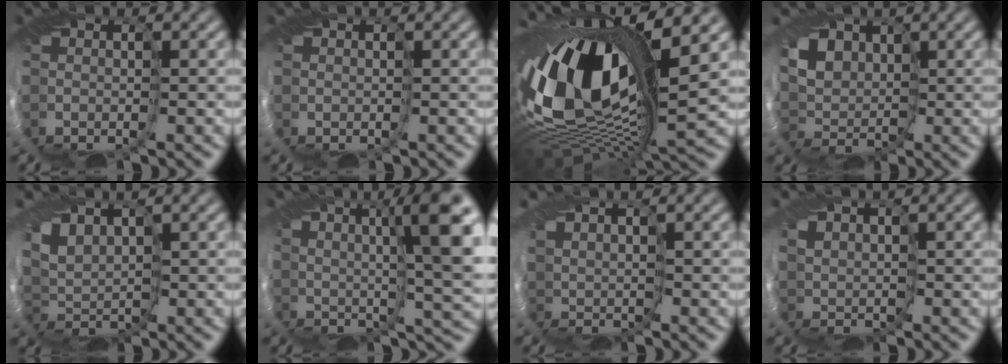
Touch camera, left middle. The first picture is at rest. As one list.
[{"total": 0.0}, {"total": 15.8, "force": [2.9, 8.1, 13.2], "torque": [-0.280, -0.002, 0.042]}, {"total": 5.5, "force": [2.8, 4.2, 2.3], "torque": [-0.050, 0.010, 0.039]}, {"total": 2.5, "force": [2.2, 0.9, 0.8], "torque": [-0.029, -0.001, 0.038]}, {"total": 8.9, "force": [3.0, 1.0, 8.3], "torque": [-0.120, 0.011, 0.048]}, {"total": 1.9, "force": [1.8, 0.4, 0.1], "torque": [-0.011, 0.002, 0.033]}, {"total": 1.5, "force": [1.4, 0.3, 0.0], "torque": [-0.008, 0.000, 0.026]}]